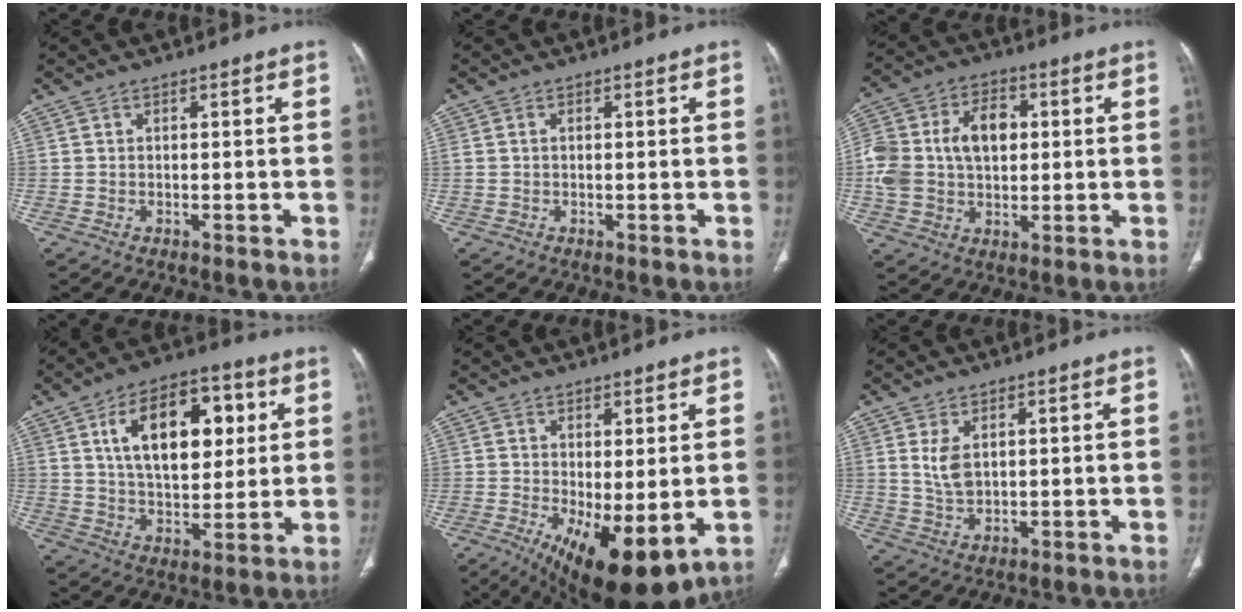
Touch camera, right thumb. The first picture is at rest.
{"total": 0.9, "force": [0.1, 0.6, 0.6], "torque": [-0.017, 0.007, 0.004]}
{"total": 15.9, "force": [1.5, 11.0, 11.4], "torque": [-0.215, 0.024, 0.028]}
{"total": 18.1, "force": [5.3, 10.2, 14.0], "torque": [-0.183, -0.004, 0.089]}
{"total": 12.7, "force": [-3.0, 4.9, 11.3], "torque": [-0.179, -0.025, -0.027]}
{"total": 5.0, "force": [1.4, 2.9, 3.8], "torque": [-0.071, -0.008, 0.036]}